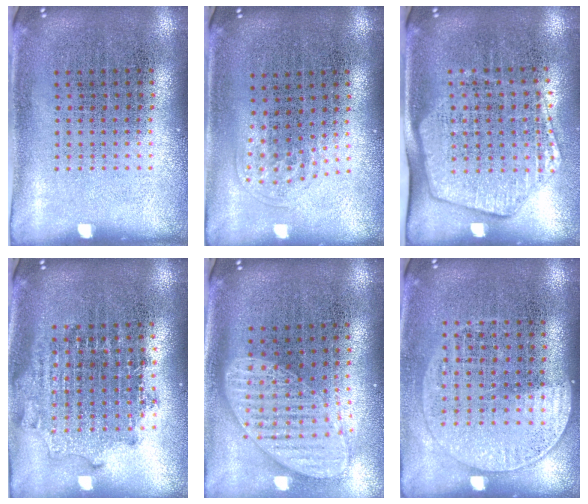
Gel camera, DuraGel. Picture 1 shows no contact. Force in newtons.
{"total": 1.0, "press": 0.6, "slide": 0.8}
{"total": 1.8, "press": 1.5, "slide": 0.9}
{"total": 1.8, "press": 1.5, "slide": 1.1}
{"total": 1.9, "press": 1.5, "slide": 1.2}
{"total": 1.3, "press": 1.2, "slide": 0.5}